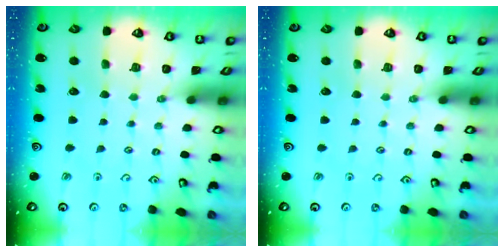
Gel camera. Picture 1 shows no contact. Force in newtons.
{"total": 0.0}